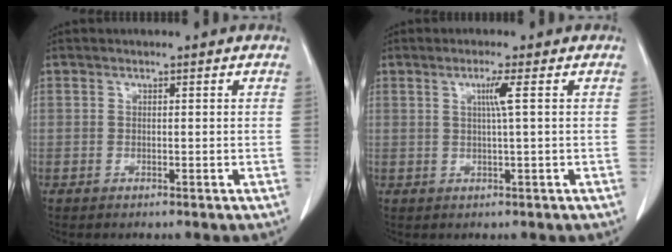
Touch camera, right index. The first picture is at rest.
{"total": 2.6, "force": [0.7, -0.7, 2.4], "torque": [-0.047, -0.001, 0.015]}